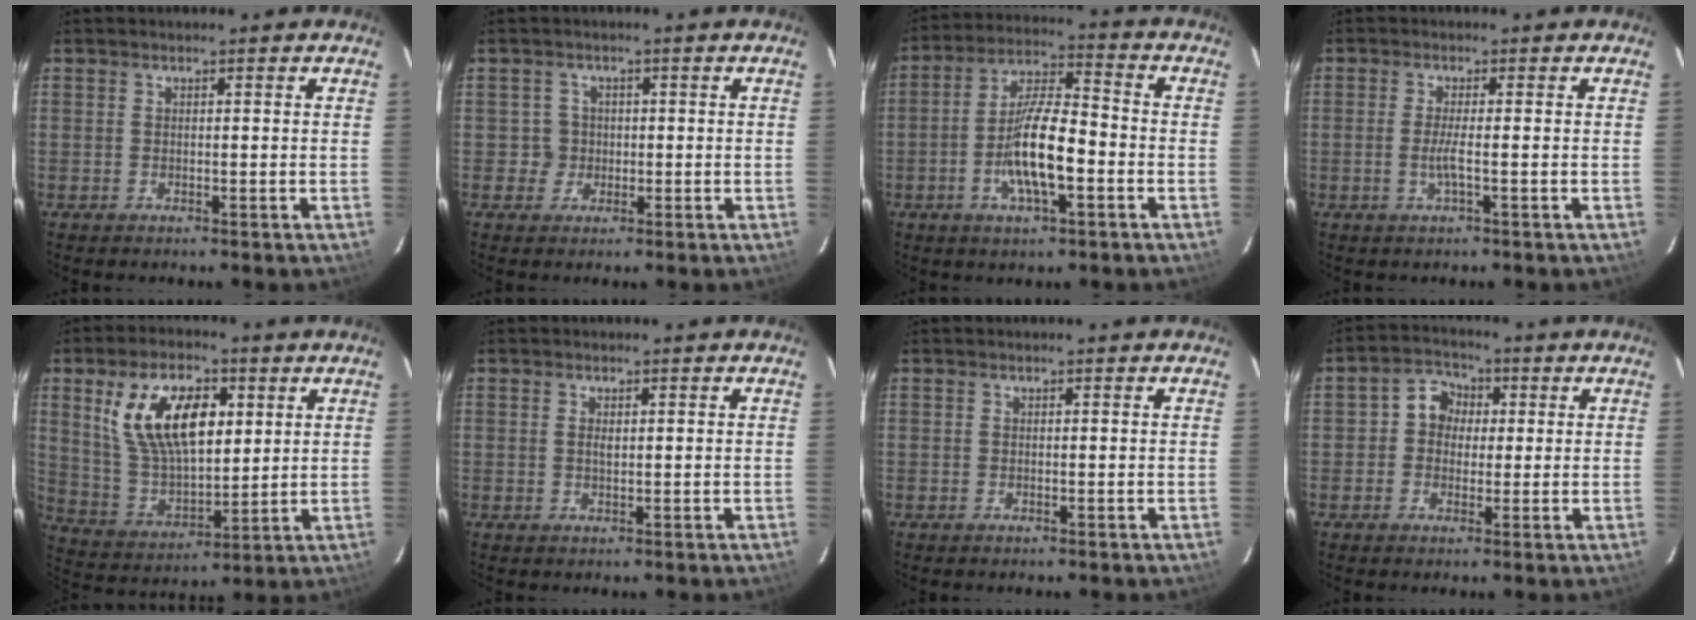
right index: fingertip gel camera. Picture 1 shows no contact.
{"total": 2.7, "force": [-0.3, 2.7, -0.2], "torque": [0.010, 0.015, -0.002]}
{"total": 11.7, "force": [-3.7, 3.1, 10.7], "torque": [-0.208, 0.004, -0.069]}
{"total": 2.7, "force": [-0.8, -0.3, 2.6], "torque": [-0.050, -0.003, -0.015]}
{"total": 15.9, "force": [5.4, 8.2, 12.6], "torque": [-0.237, 0.014, 0.111]}
{"total": 1.1, "force": [0.2, 0.5, 0.9], "torque": [-0.018, 0.001, 0.003]}
{"total": 0.0}
{"total": 5.3, "force": [0.3, 4.9, 2.2], "torque": [-0.036, 0.024, -0.001]}